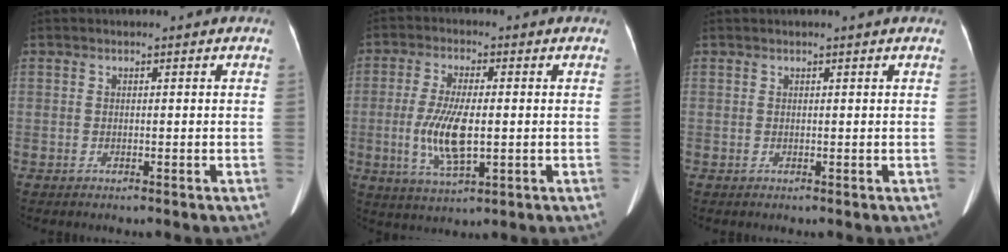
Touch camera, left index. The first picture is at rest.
{"total": 8.5, "force": [-0.9, 2.3, 8.1], "torque": [-0.174, -0.009, -0.012]}
{"total": 0.8, "force": [0.6, -0.2, 0.4], "torque": [-0.013, 0.005, 0.017]}